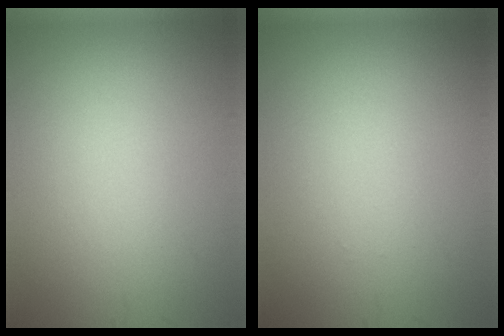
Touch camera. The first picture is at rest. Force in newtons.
{"total": 0.0}